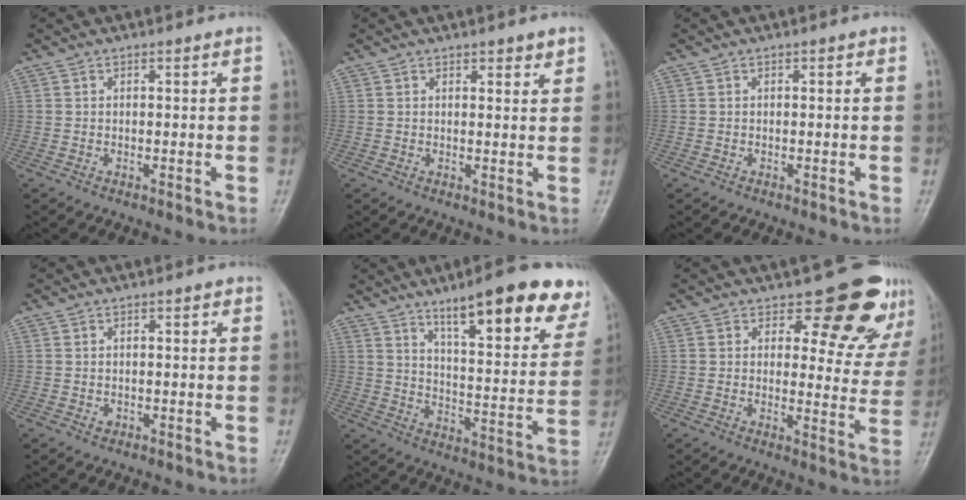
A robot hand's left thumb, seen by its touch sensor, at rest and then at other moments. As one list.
[{"total": 2.3, "force": [1.6, 0.8, 1.3], "torque": [-0.009, -0.009, 0.021]}, {"total": 0.0}, {"total": 1.2, "force": [-0.1, 1.0, 0.6], "torque": [0.000, 0.002, -0.004]}, {"total": 21.0, "force": [13.8, 5.2, 15.0], "torque": [-0.169, -0.058, 0.197]}, {"total": 12.5, "force": [9.8, 6.1, 5.0], "torque": [-0.009, -0.071, 0.099]}]